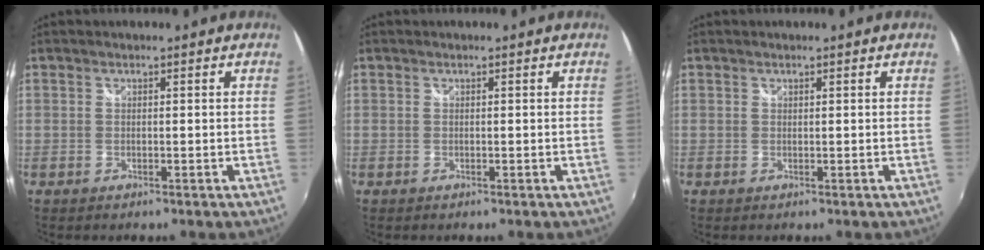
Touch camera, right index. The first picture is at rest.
{"total": 0.0}
{"total": 0.0}